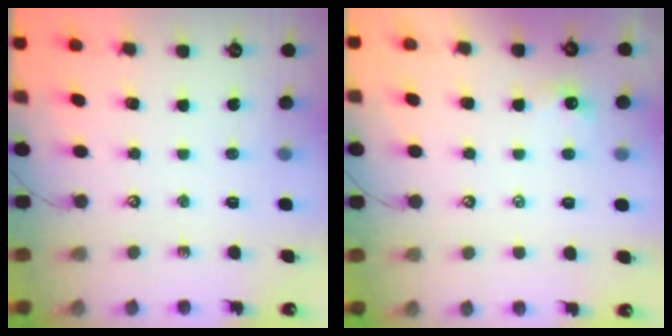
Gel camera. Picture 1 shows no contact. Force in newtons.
{"total": 0.6, "press": 0.3, "slide": 0.5}